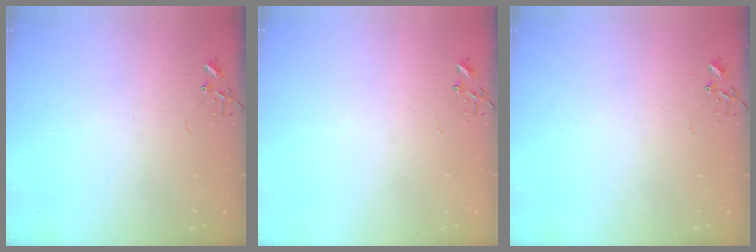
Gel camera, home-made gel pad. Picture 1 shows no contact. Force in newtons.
{"total": 0.0}
{"total": 0.0}